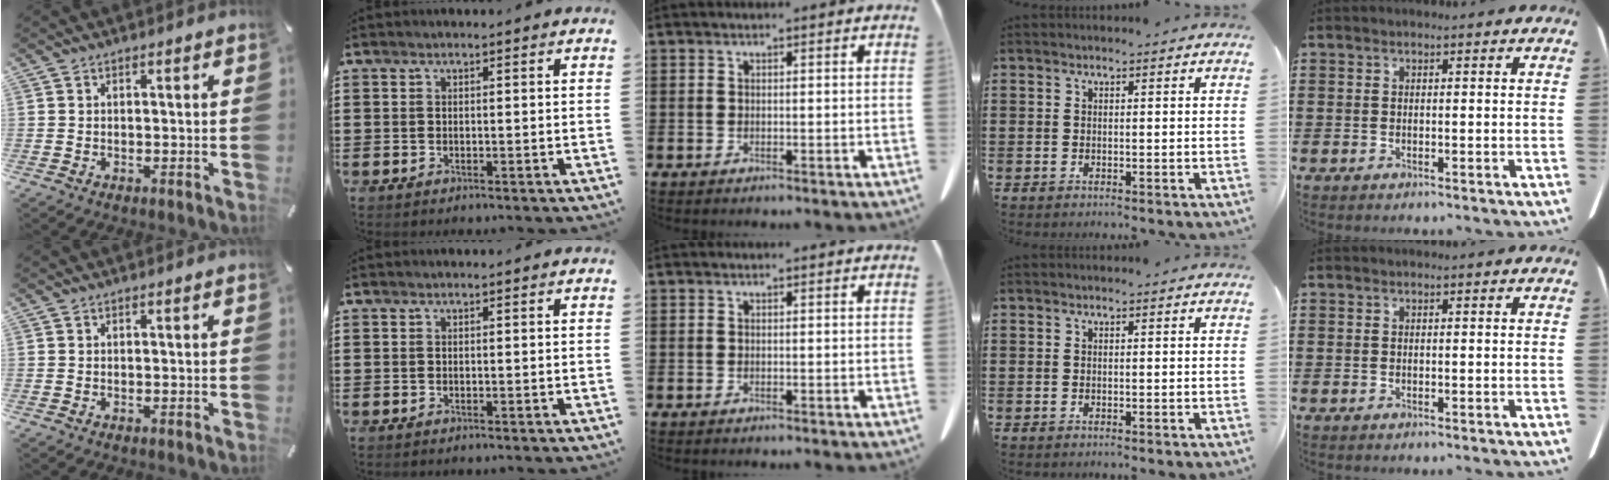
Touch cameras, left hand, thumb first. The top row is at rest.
{}